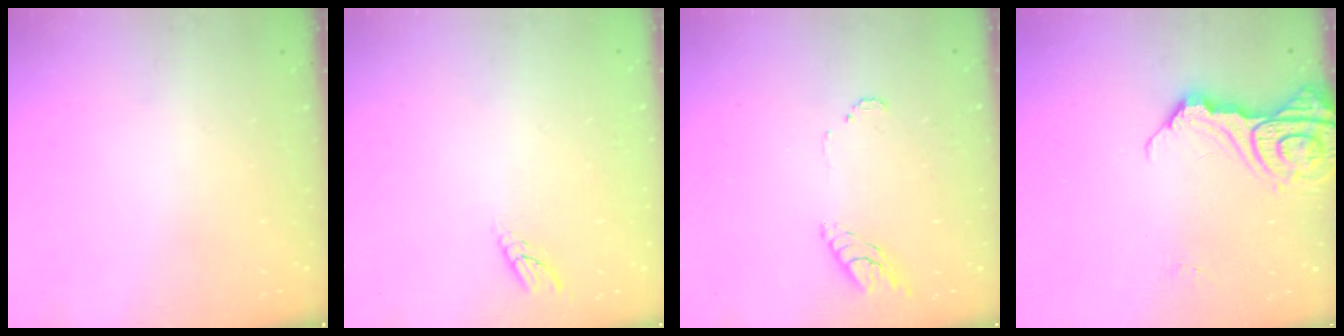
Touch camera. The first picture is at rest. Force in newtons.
{"total": 4.8, "press": 4.8, "slide": 0.2}
{"total": 8.3, "press": 8.3, "slide": 0.7}
{"total": 13.1, "press": 13.0, "slide": 1.3}